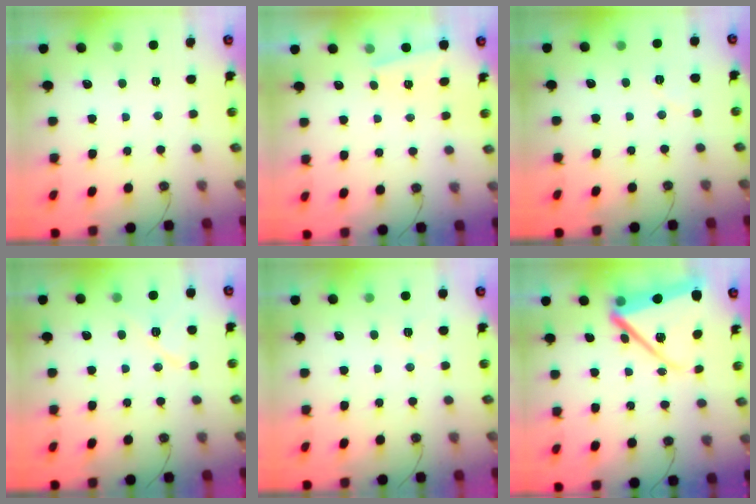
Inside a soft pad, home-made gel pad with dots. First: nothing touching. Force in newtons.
{"total": 1.5, "press": 1.4, "slide": 0.5}
{"total": 4.6, "press": 3.8, "slide": 2.6}
{"total": 10.0, "press": 9.9, "slide": 1.2}
{"total": 3.2, "press": 3.1, "slide": 0.7}
{"total": 16.8, "press": 16.8, "slide": 1.5}